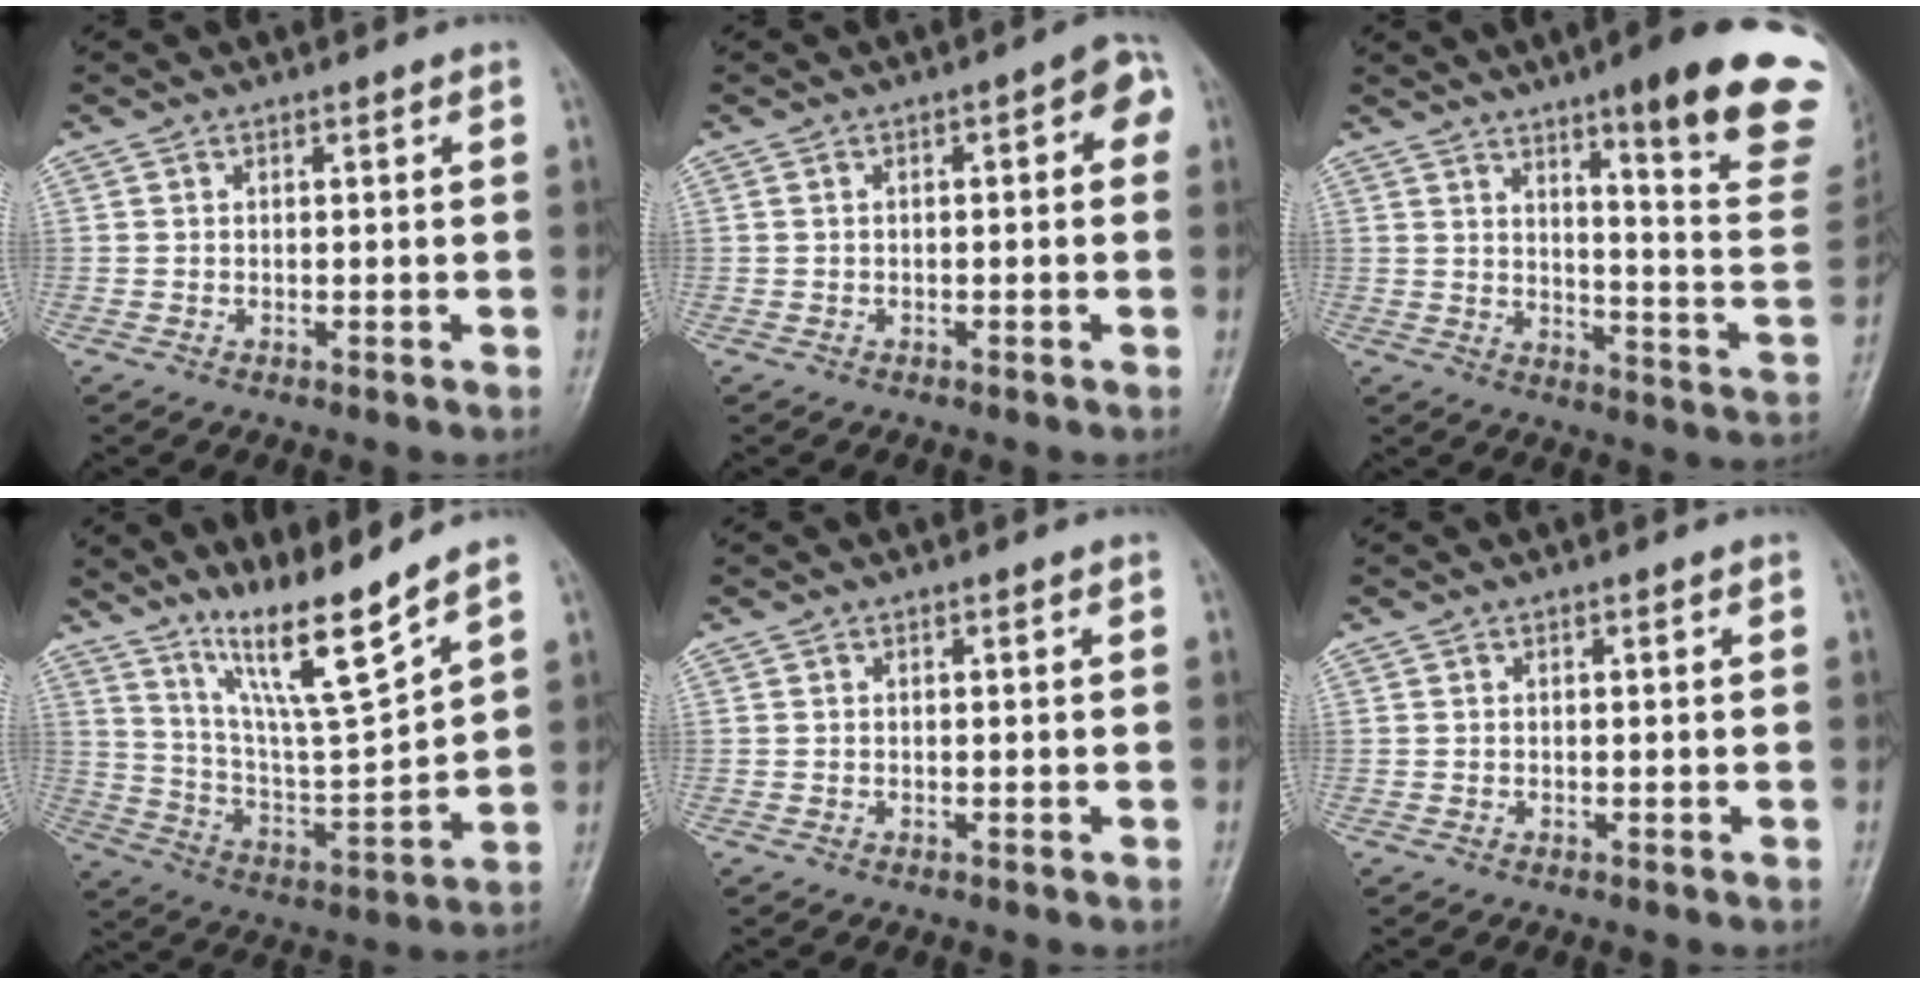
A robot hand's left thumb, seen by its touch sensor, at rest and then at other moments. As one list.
[{"total": 4.4, "force": [0.5, 1.9, 3.9], "torque": [-0.035, 0.023, -0.002]}, {"total": 23.3, "force": [13.9, 3.8, 18.3], "torque": [-0.213, -0.068, 0.183]}, {"total": 14.5, "force": [10.9, 0.4, 9.5], "torque": [-0.159, -0.073, 0.206]}, {"total": 0.0}, {"total": 0.0}]